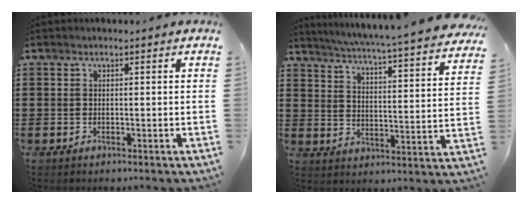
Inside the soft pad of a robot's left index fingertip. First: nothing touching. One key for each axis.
{"total": 4.7, "fx": 4.3, "fy": -0.9, "fz": 1.8, "tx": -0.056, "ty": -0.046, "tz": 0.064}